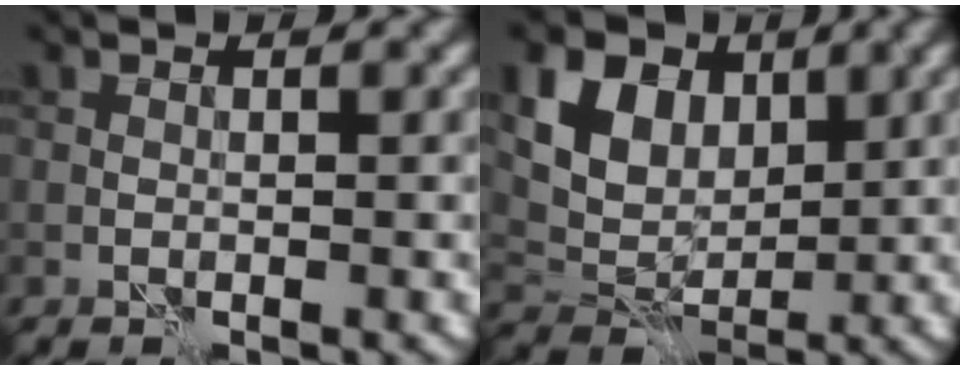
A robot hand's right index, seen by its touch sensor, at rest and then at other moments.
{"total": 8.0, "force": [3.6, 5.6, 4.4], "torque": [-0.099, 0.004, 0.053]}